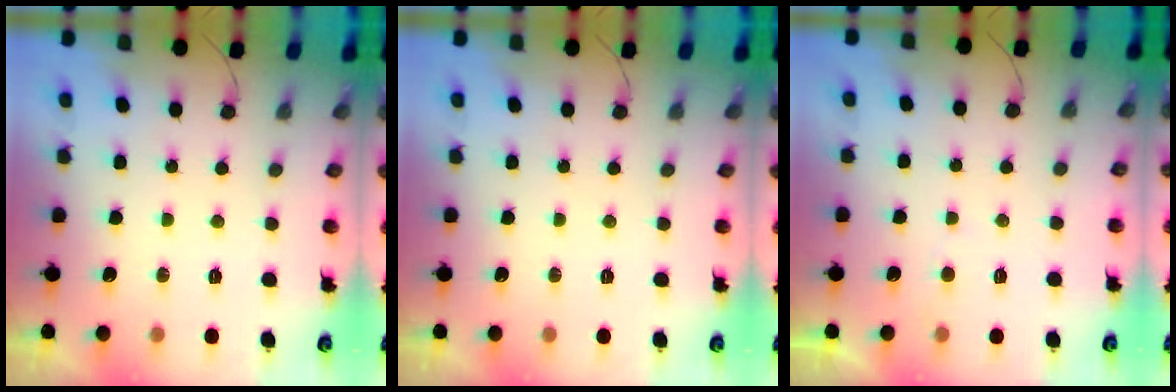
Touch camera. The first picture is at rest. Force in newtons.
{"total": 0.0}
{"total": 2.0, "press": 2.0, "slide": 0.2}